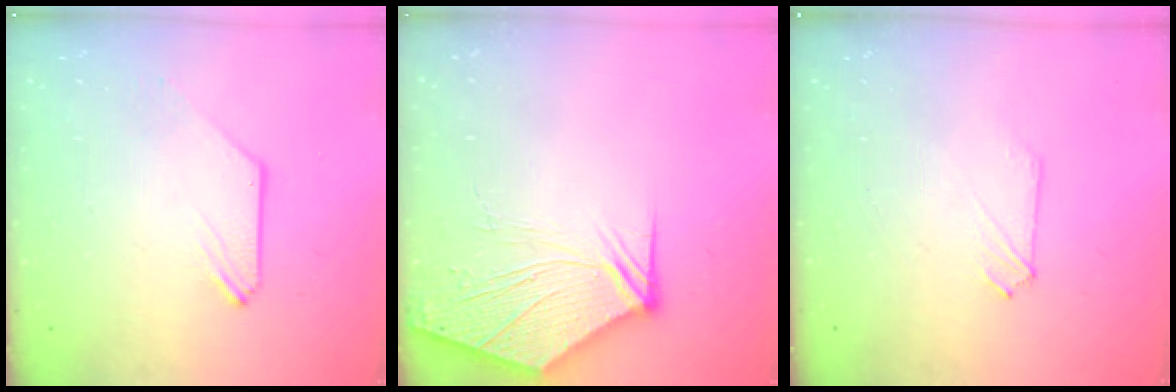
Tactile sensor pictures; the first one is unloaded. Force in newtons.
{"total": 10.5, "press": 10.4, "slide": 1.2}
{"total": 2.6, "press": 2.6, "slide": 0.6}